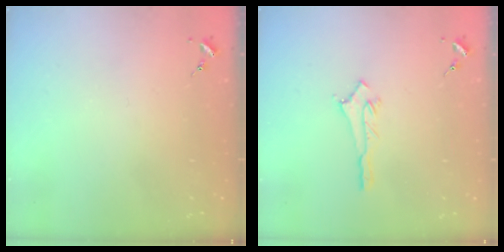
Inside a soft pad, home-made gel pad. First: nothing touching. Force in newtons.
{"total": 2.8, "press": 2.8, "slide": 0.3}